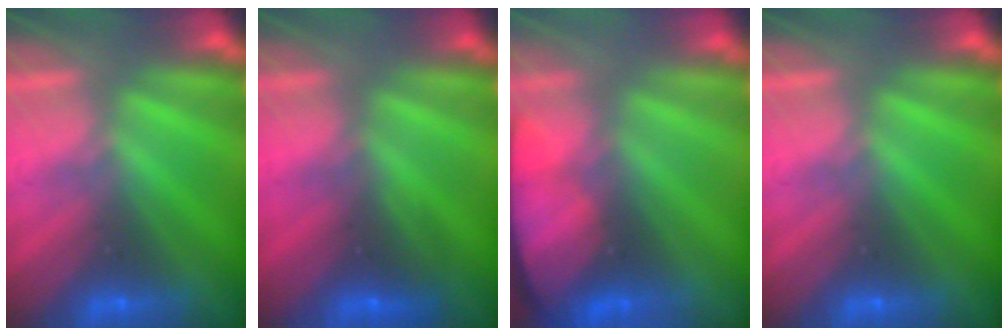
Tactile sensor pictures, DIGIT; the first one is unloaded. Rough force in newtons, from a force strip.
{"total": 2.5}
{"total": 8.6}
{"total": 0.0}